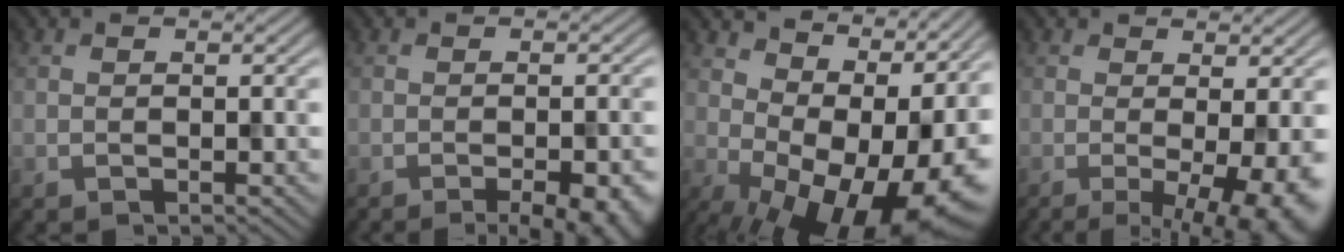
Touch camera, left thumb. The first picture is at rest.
{"total": 6.3, "force": [-3.3, 1.8, 5.1], "torque": [-0.059, 0.002, -0.035]}
{"total": 14.7, "force": [1.8, 8.1, 12.1], "torque": [-0.144, 0.005, 0.052]}
{"total": 8.3, "force": [-1.8, 1.9, 7.9], "torque": [-0.109, -0.010, -0.018]}